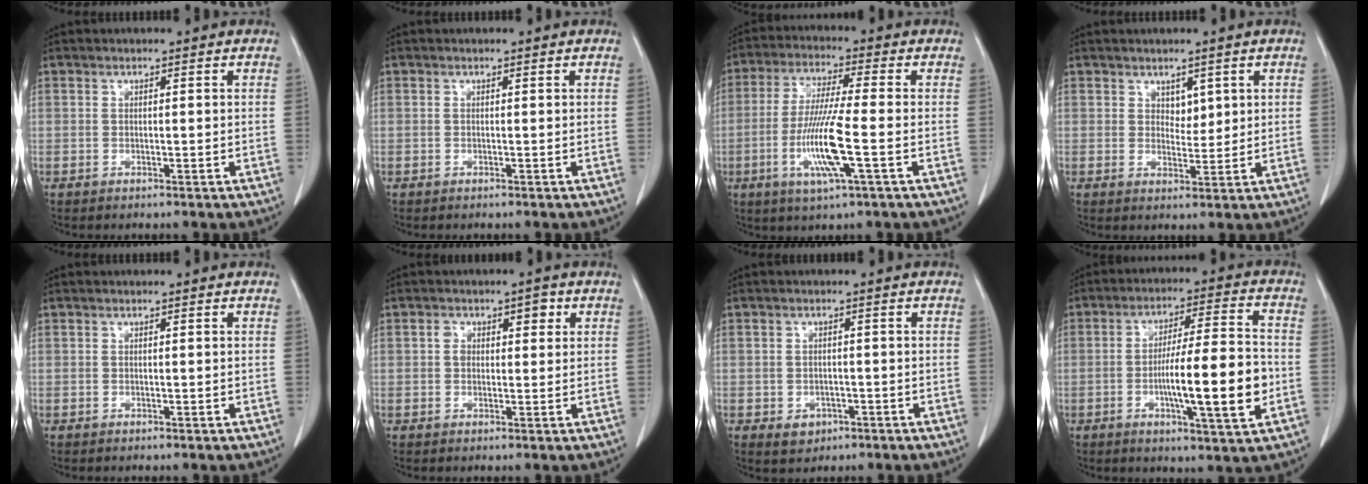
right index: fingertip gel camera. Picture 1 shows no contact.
{"total": 0.0}
{"total": 11.0, "force": [-2.9, 0.1, 10.6], "torque": [-0.216, -0.015, -0.061]}
{"total": 2.5, "force": [1.2, 1.5, 1.6], "torque": [-0.018, -0.003, 0.023]}
{"total": 0.0}
{"total": 3.5, "force": [1.1, 2.3, 2.4], "torque": [-0.037, 0.016, 0.017]}
{"total": 2.9, "force": [-1.2, 2.3, 1.1], "torque": [-0.013, 0.004, -0.004]}
{"total": 13.9, "force": [-2.9, 1.1, 13.6], "torque": [-0.220, -0.001, -0.047]}